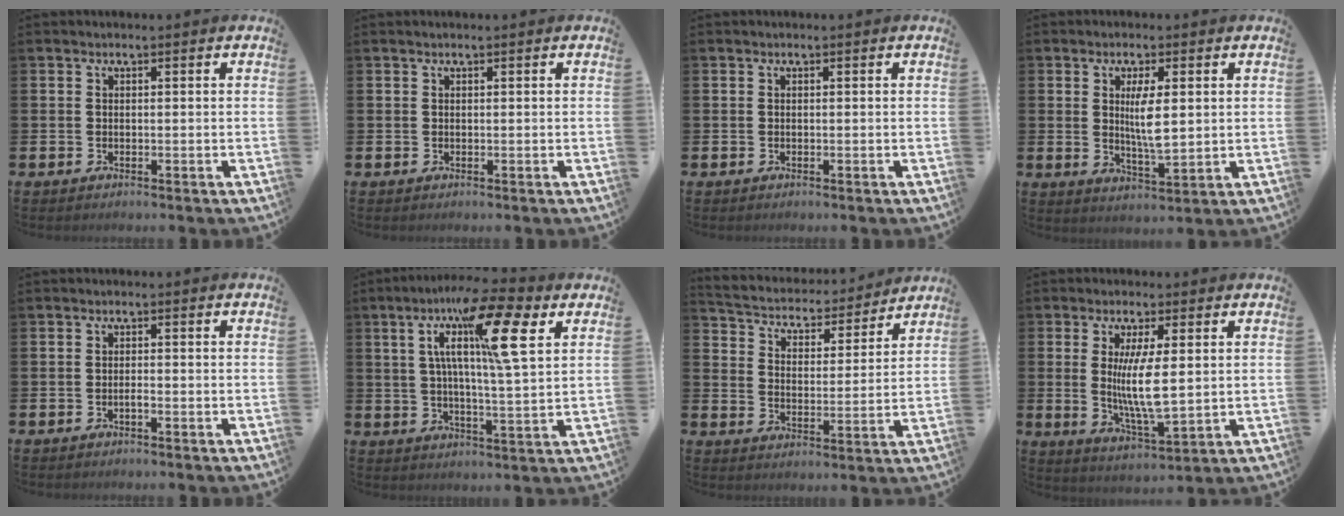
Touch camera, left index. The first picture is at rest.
{"total": 0.0}
{"total": 0.0}
{"total": 5.1, "force": [1.4, 1.3, 4.7], "torque": [-0.070, -0.011, 0.017]}
{"total": 0.7, "force": [-0.4, 0.1, 0.5], "torque": [-0.020, 0.000, -0.005]}
{"total": 14.2, "force": [7.6, 1.9, 11.9], "torque": [-0.222, -0.021, 0.114]}
{"total": 4.7, "force": [4.5, 1.4, 0.4], "torque": [-0.042, -0.041, 0.072]}
{"total": 7.5, "force": [1.6, 2.0, 7.1], "torque": [-0.126, -0.016, 0.022]}